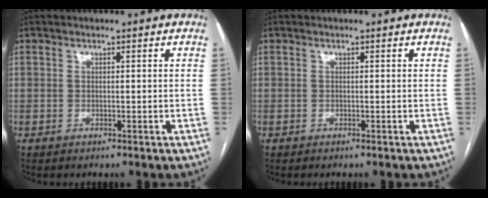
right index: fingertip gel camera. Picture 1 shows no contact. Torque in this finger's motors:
{"motor_torque": [0.18, 0.02, -0.02, 0.00]}